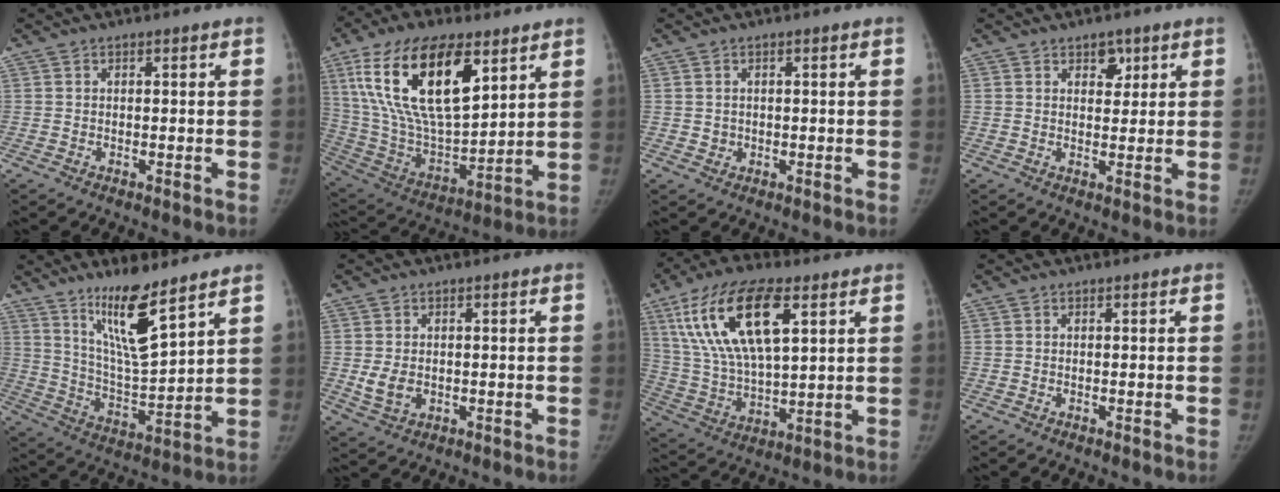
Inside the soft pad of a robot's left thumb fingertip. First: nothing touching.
{"total": 25.7, "force": [11.5, 11.6, 19.9], "torque": [-0.360, -0.035, 0.216]}
{"total": 1.3, "force": [0.2, 1.3, 0.3], "torque": [-0.002, -0.001, 0.006]}
{"total": 3.5, "force": [1.9, 2.3, 1.7], "torque": [0.000, -0.011, 0.029]}
{"total": 13.5, "force": [9.2, 2.3, 9.6], "torque": [-0.161, -0.073, 0.179]}
{"total": 4.4, "force": [-0.2, 3.3, 2.9], "torque": [-0.047, -0.008, 0.006]}
{"total": 20.3, "force": [8.5, 8.4, 16.4], "torque": [-0.308, -0.017, 0.159]}
{"total": 0.0}